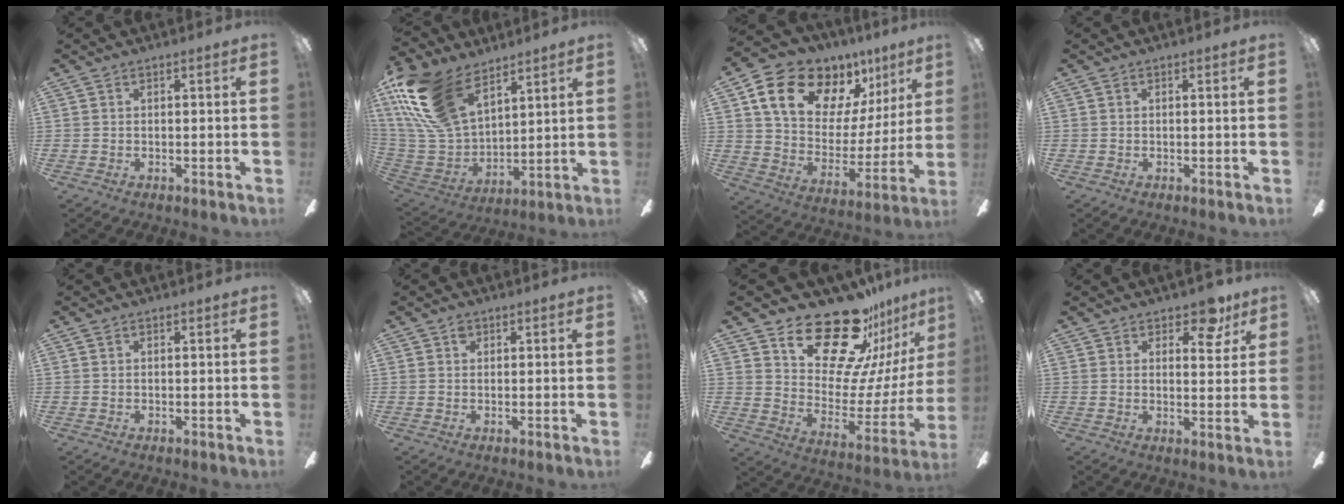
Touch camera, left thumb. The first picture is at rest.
{"total": 21.4, "force": [12.9, 11.8, 12.3], "torque": [-0.296, -0.056, 0.239]}
{"total": 18.1, "force": [11.9, 10.7, 8.5], "torque": [-0.146, -0.069, 0.219]}
{"total": 0.0}
{"total": 0.0}
{"total": 1.4, "force": [0.6, 1.0, 0.6], "torque": [-0.014, 0.003, 0.012]}
{"total": 22.7, "force": [19.0, 8.9, 8.8], "torque": [-0.129, -0.151, 0.328]}
{"total": 7.0, "force": [4.7, 3.7, 3.6], "torque": [-0.035, -0.018, 0.079]}